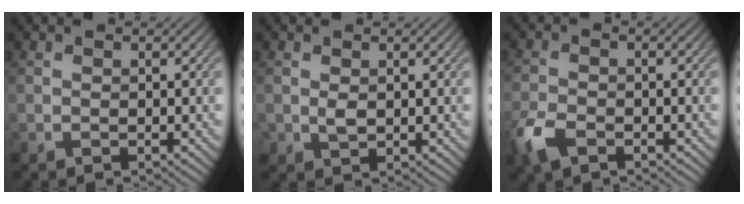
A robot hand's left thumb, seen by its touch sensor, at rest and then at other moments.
{"total": 1.5, "force": [0.3, 1.0, 1.0], "torque": [-0.023, -0.003, 0.009]}
{"total": 4.7, "force": [-2.8, 2.3, 2.9], "torque": [-0.072, -0.008, -0.066]}